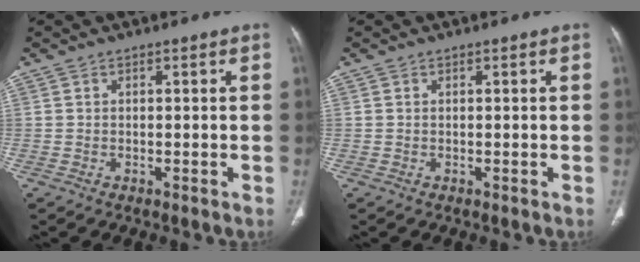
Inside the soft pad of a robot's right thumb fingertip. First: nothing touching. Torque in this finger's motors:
{"motor_torque": [-0.24, 0.17, 0.32, 0.00, 0.02]}